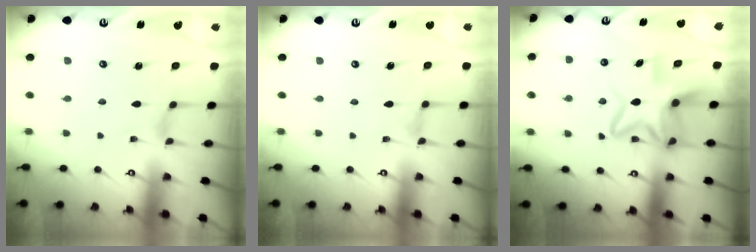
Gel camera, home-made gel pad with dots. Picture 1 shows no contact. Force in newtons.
{"total": 0.0}
{"total": 10.5, "press": 10.5, "slide": 0.9}